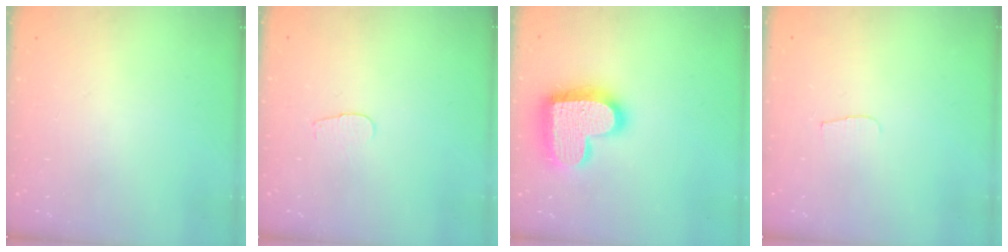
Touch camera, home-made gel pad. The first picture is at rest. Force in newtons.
{"total": 3.4, "press": 3.4, "slide": 0.4}
{"total": 19.5, "press": 19.5, "slide": 1.4}
{"total": 3.3, "press": 3.3, "slide": 0.4}